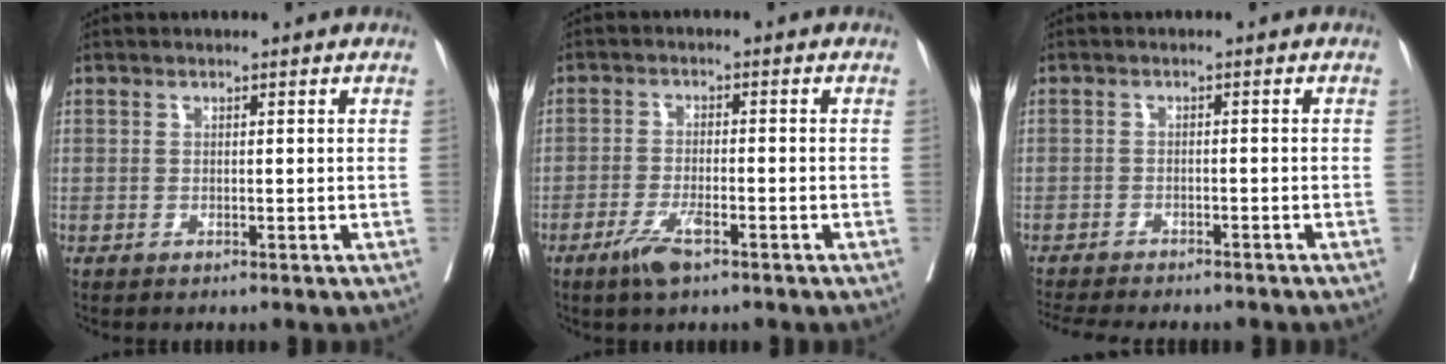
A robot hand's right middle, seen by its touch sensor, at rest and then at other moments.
{"total": 4.5, "force": [-2.8, 0.8, 3.4], "torque": [-0.070, -0.005, -0.051]}
{"total": 11.4, "force": [-10.1, 2.3, 4.7], "torque": [-0.072, -0.010, -0.135]}